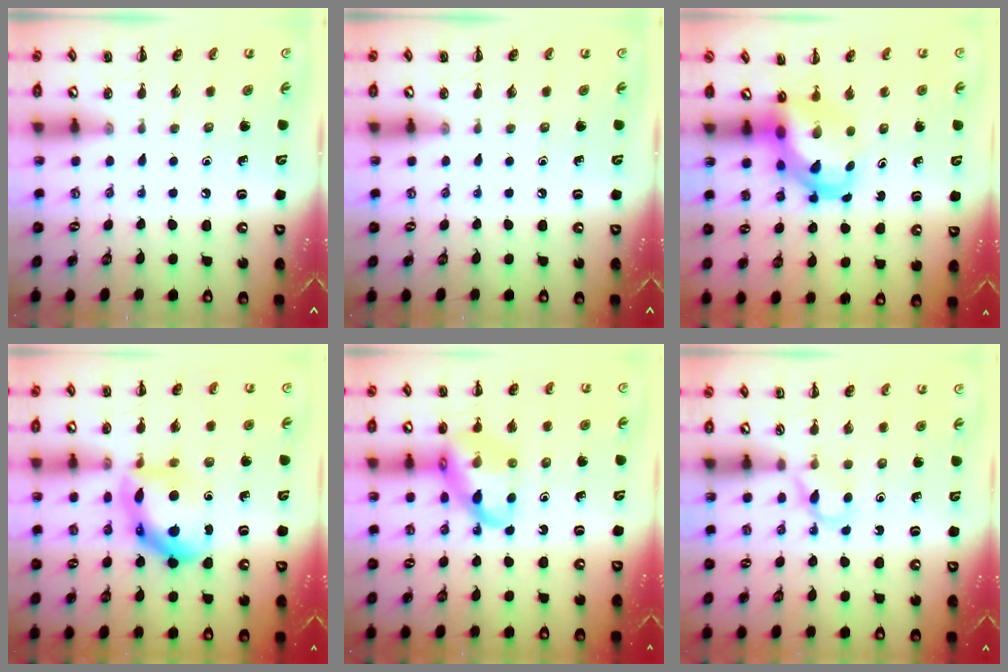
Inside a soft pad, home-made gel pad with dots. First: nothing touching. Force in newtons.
{"total": 0.0}
{"total": 4.7, "press": 4.7, "slide": 0.9}
{"total": 12.3, "press": 12.3, "slide": 0.2}
{"total": 16.6, "press": 16.3, "slide": 3.1}
{"total": 3.8, "press": 3.6, "slide": 1.4}